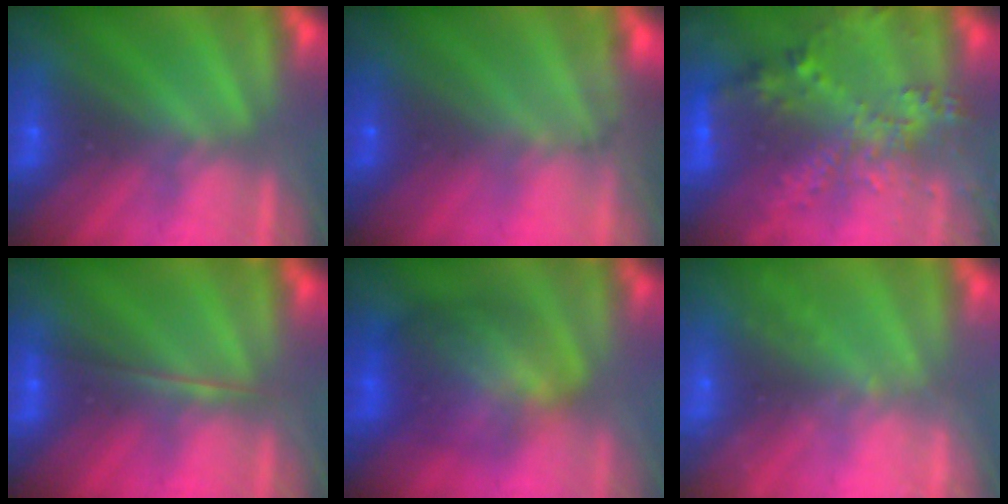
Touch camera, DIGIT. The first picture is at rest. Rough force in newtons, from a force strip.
{"total": 8.7}
{"total": 7.3}
{"total": 1.8}
{"total": 8.4}
{"total": 2.3}